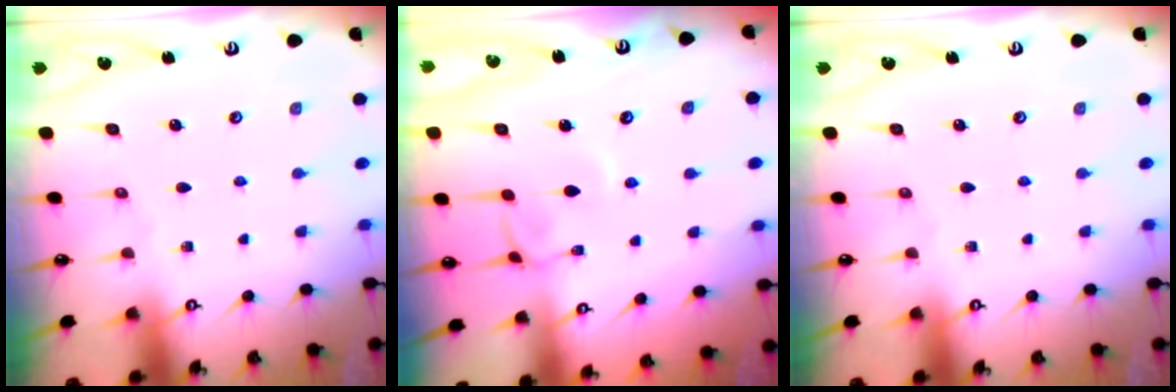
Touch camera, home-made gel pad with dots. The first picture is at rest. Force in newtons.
{"total": 0.7, "press": 0.6, "slide": 0.4}
{"total": 0.0}